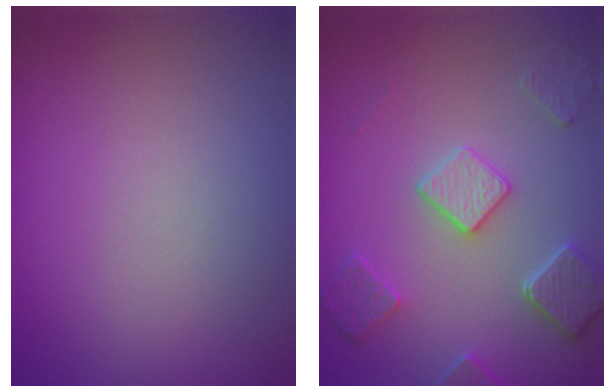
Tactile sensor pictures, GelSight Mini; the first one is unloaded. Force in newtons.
{"total": 4.6, "press": 3.8, "slide": 2.6}